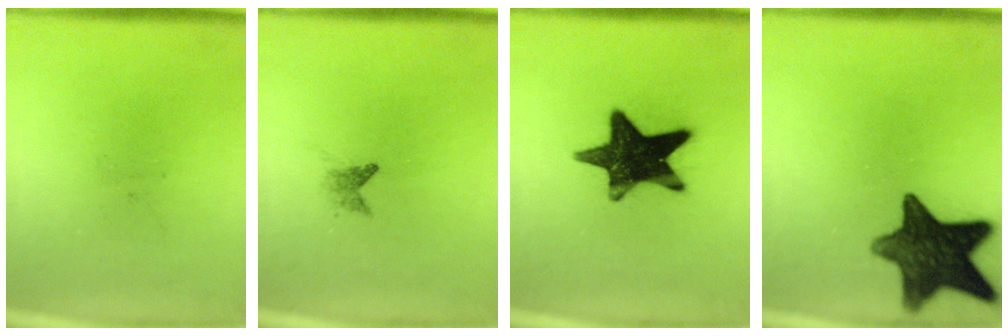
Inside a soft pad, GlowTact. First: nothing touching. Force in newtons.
{"total": 1.2}
{"total": 16.4}
{"total": 14.3}